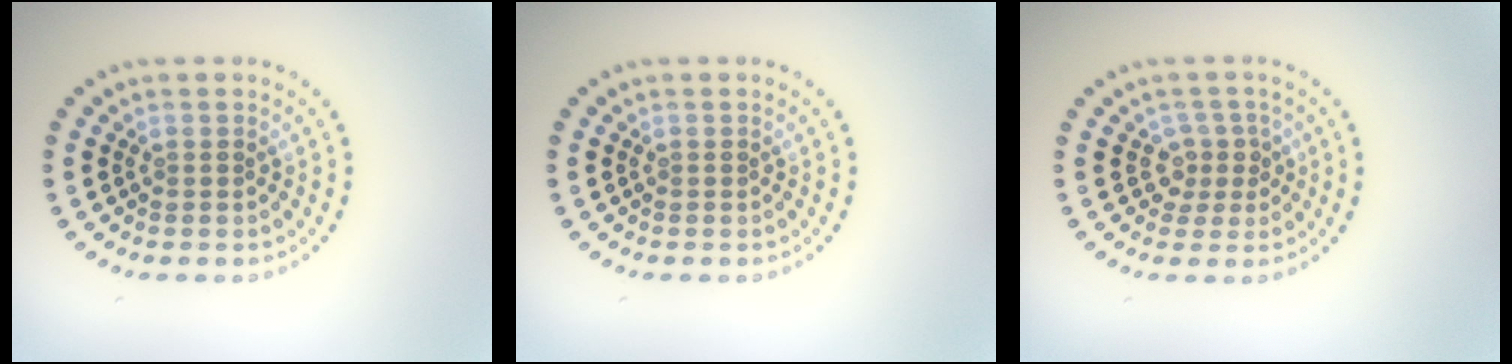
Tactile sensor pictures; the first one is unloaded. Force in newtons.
{"total": 0.0}
{"total": 2.2, "press": 1.6, "slide": 1.5}